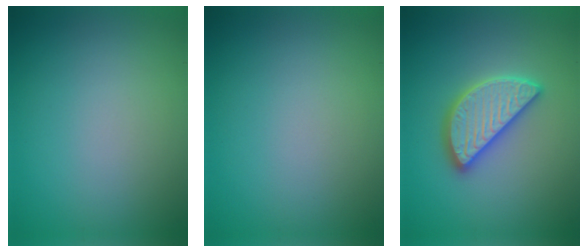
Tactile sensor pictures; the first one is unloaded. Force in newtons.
{"total": 0.0}
{"total": 4.7, "press": 4.7, "slide": 0.4}